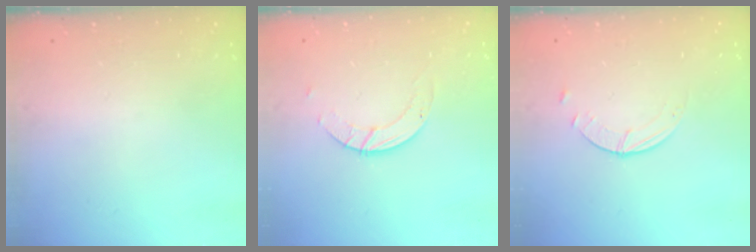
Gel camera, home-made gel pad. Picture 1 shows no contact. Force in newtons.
{"total": 2.8, "press": 2.8, "slide": 0.3}
{"total": 0.9, "press": 0.9, "slide": 0.1}